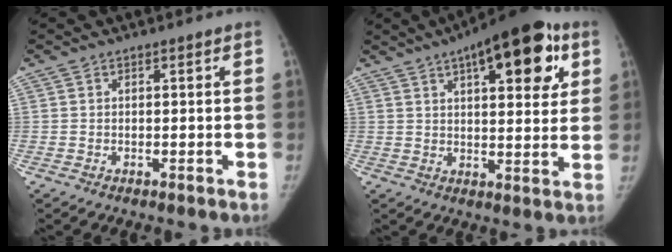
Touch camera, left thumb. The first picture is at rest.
{"total": 19.2, "force": [8.7, 7.7, 15.3], "torque": [-0.182, -0.008, 0.118]}